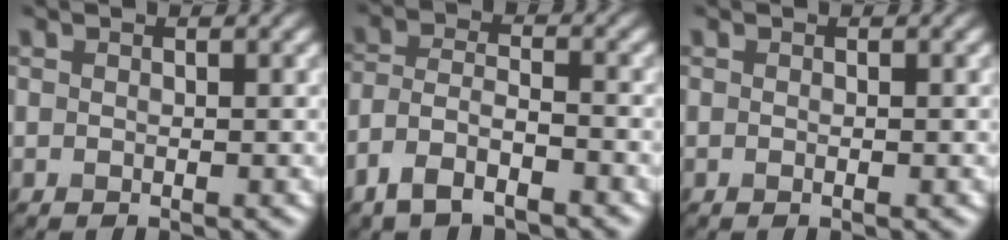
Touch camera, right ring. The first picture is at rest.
{"total": 4.4, "force": [-3.1, 1.6, 2.7], "torque": [-0.051, 0.002, -0.067]}
{"total": 0.6, "force": [-0.1, 0.1, 0.6], "torque": [-0.009, -0.004, -0.002]}